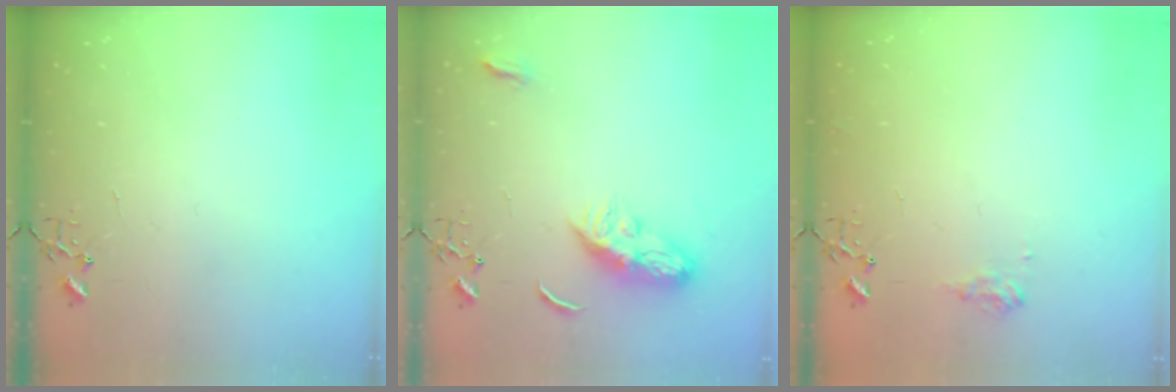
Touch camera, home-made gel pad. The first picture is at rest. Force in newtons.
{"total": 8.7, "press": 8.7, "slide": 0.4}
{"total": 6.9, "press": 6.8, "slide": 1.0}